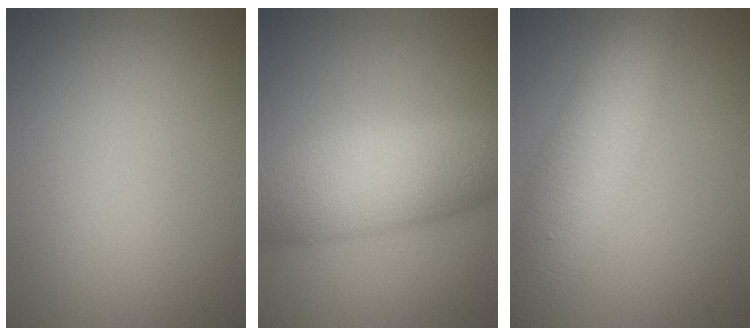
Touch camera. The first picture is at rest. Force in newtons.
{"total": 8.1, "press": 8.1, "slide": 0.1}
{"total": 7.8, "press": 7.8, "slide": 0.3}